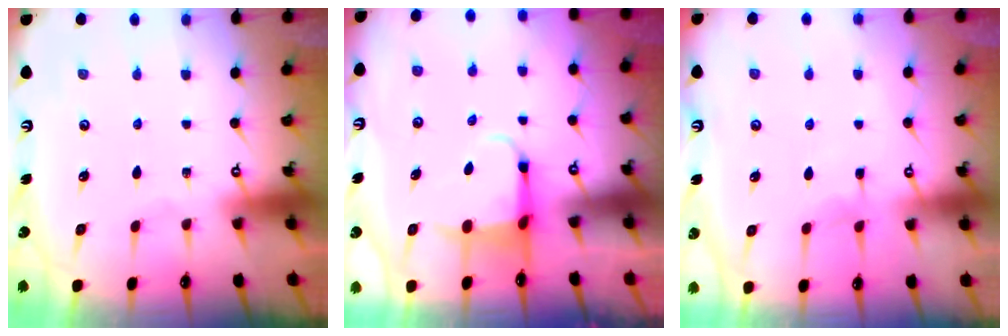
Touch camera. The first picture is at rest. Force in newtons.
{"total": 3.9, "press": 3.8, "slide": 1.1}
{"total": 3.9, "press": 3.9, "slide": 0.5}